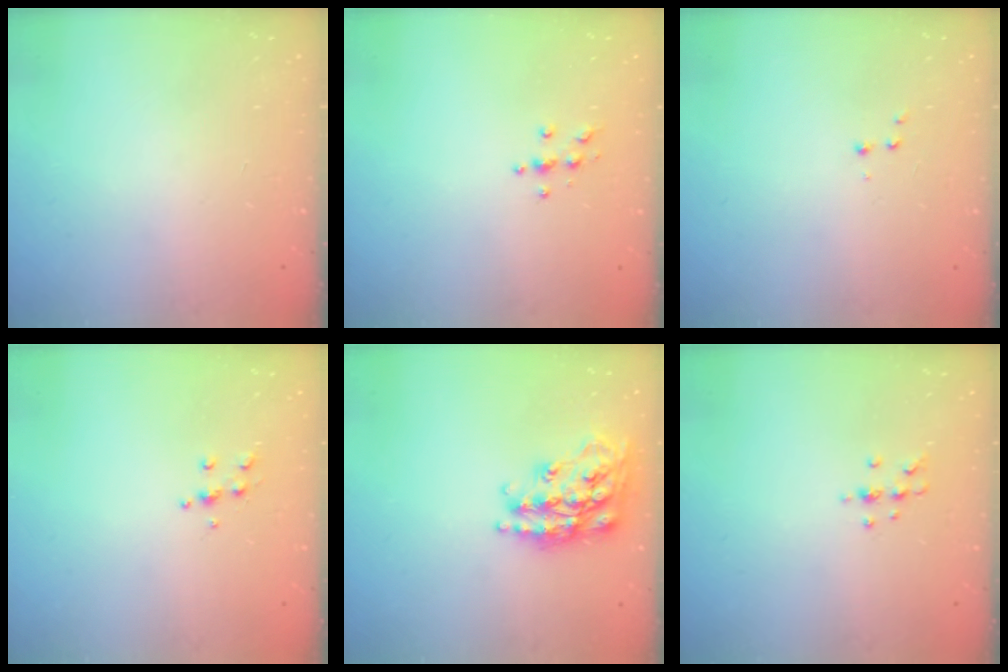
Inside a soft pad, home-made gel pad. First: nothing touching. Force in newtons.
{"total": 3.7, "press": 3.7, "slide": 0.4}
{"total": 2.6, "press": 2.5, "slide": 0.6}
{"total": 5.2, "press": 5.0, "slide": 1.1}
{"total": 20.4, "press": 20.4, "slide": 1.4}
{"total": 5.4, "press": 5.2, "slide": 1.4}